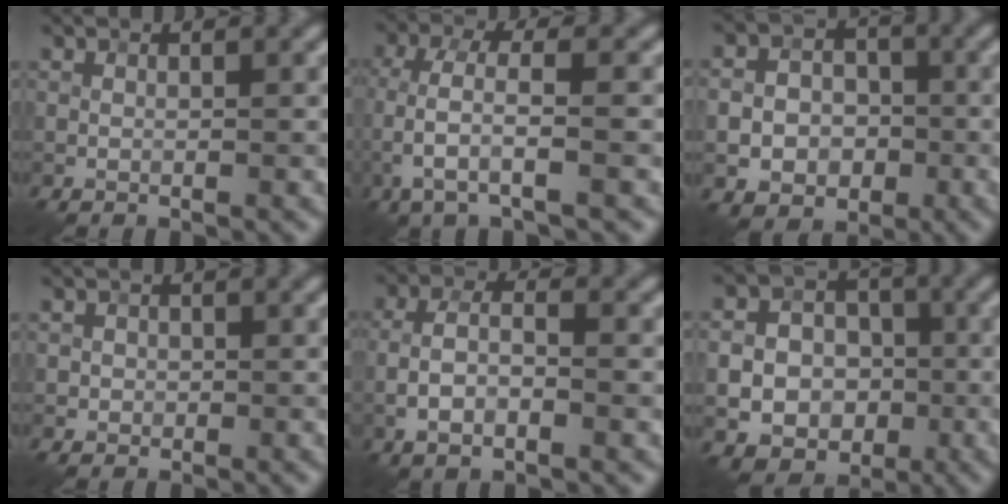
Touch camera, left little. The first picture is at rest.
{"total": 4.2, "force": [-0.9, 1.2, 3.9], "torque": [-0.088, 0.006, -0.018]}
{"total": 6.7, "force": [-1.9, 5.8, 2.9], "torque": [-0.044, -0.006, -0.047]}
{"total": 0.9, "force": [-0.1, 0.9, 0.1], "torque": [0.003, -0.004, -0.001]}
{"total": 4.6, "force": [-1.2, 2.1, 4.0], "torque": [-0.082, 0.006, -0.027]}
{"total": 10.5, "force": [-3.3, 9.2, 4.1], "torque": [-0.062, -0.016, -0.078]}